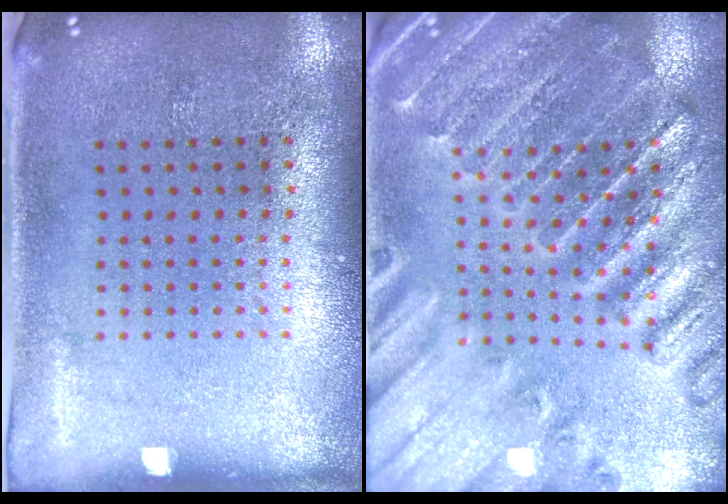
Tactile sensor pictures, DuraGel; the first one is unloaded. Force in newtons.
{"total": 2.8, "press": 2.8, "slide": 0.4}